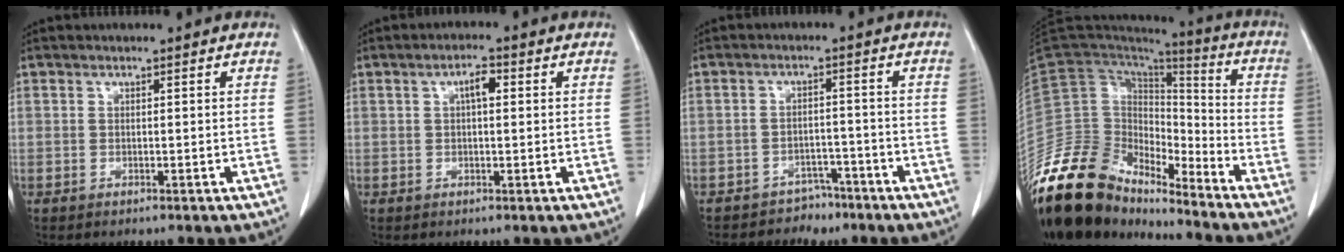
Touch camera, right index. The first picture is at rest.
{"total": 2.8, "force": [0.7, 0.9, 2.5], "torque": [-0.044, 0.007, 0.010]}
{"total": 4.3, "force": [-3.5, 2.5, 0.2], "torque": [-0.004, 0.013, -0.051]}
{"total": 17.0, "force": [-15.1, 6.2, 4.8], "torque": [-0.075, 0.059, -0.268]}